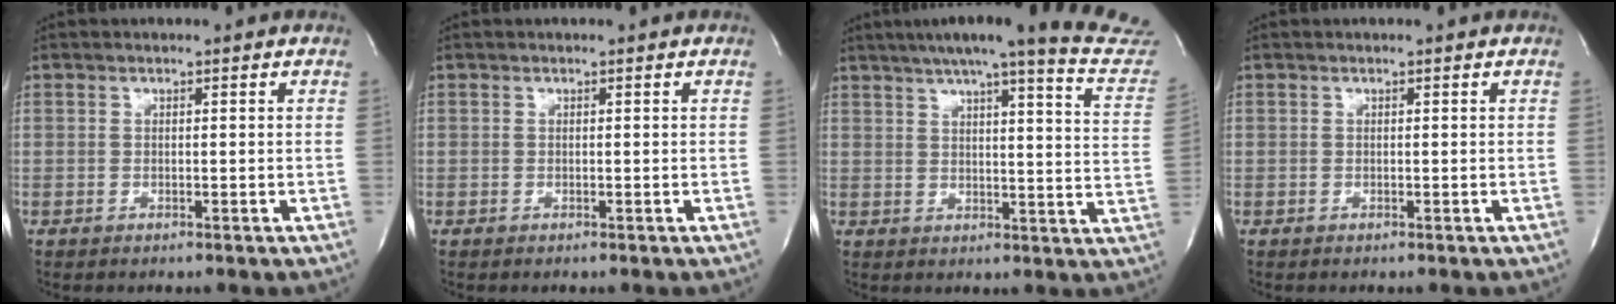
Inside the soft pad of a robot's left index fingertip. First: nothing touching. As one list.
[{"total": 0.0}, {"total": 23.3, "force": [20.9, 0.7, 10.4], "torque": [-0.141, -0.062, 0.237]}, {"total": 0.0}]